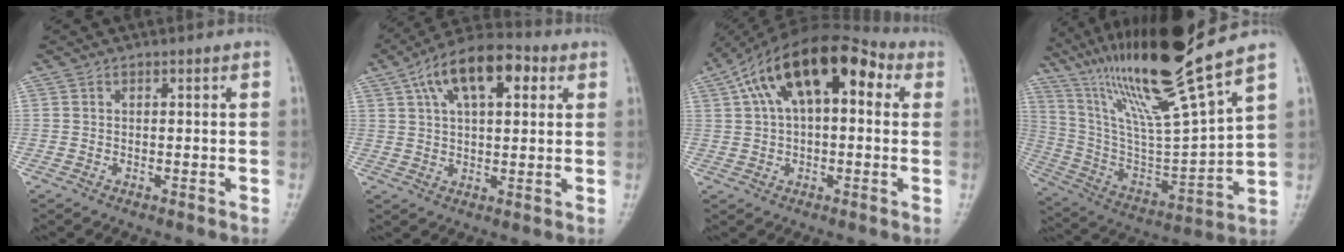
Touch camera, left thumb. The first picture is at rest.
{"total": 14.3, "force": [5.6, 6.9, 11.2], "torque": [-0.167, 0.014, 0.084]}
{"total": 17.1, "force": [5.1, 8.8, 13.8], "torque": [-0.204, 0.037, 0.070]}
{"total": 24.5, "force": [17.6, 0.8, 17.0], "torque": [-0.292, -0.068, 0.330]}